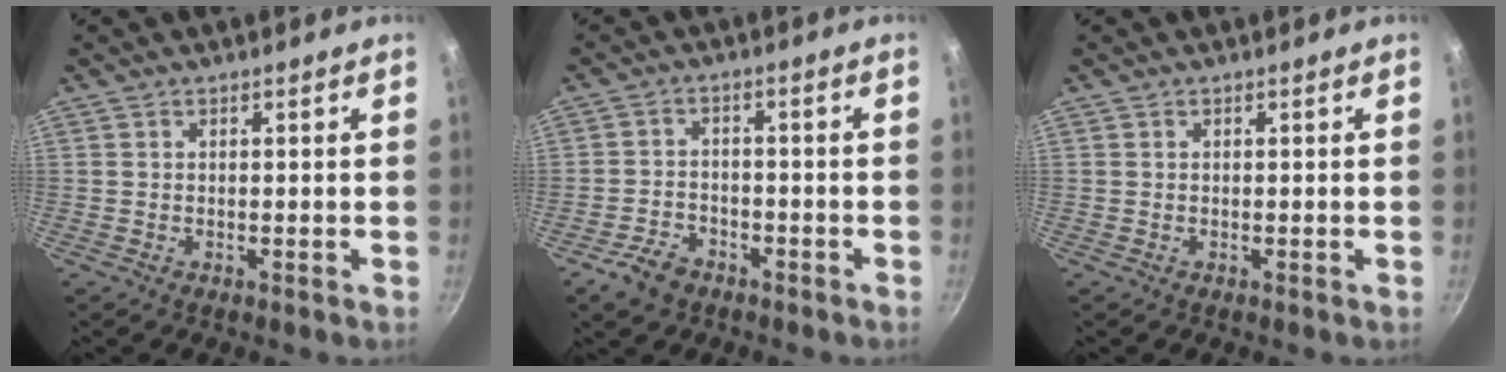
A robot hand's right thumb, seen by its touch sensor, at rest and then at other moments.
{"total": 5.9, "force": [-3.8, 3.7, 2.5], "torque": [-0.042, 0.032, -0.065]}
{"total": 0.0}